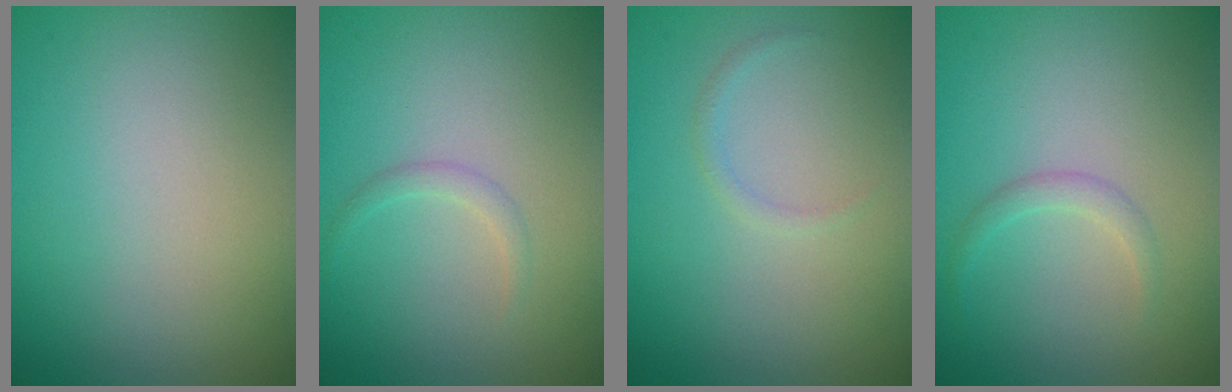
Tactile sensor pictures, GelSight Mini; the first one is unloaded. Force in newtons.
{"total": 0.9, "press": 0.9, "slide": 0.0}
{"total": 0.7, "press": 0.7, "slide": 0.1}
{"total": 1.1, "press": 1.1, "slide": 0.1}